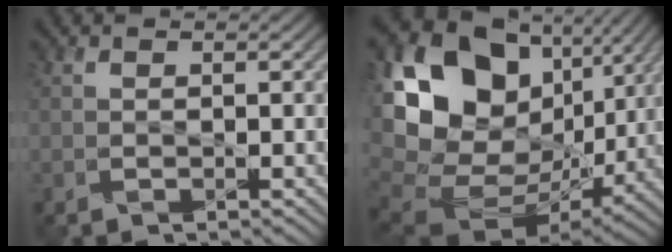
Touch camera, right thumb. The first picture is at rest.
{"total": 19.7, "force": [4.3, 14.7, 12.4], "torque": [-0.271, -0.007, 0.114]}